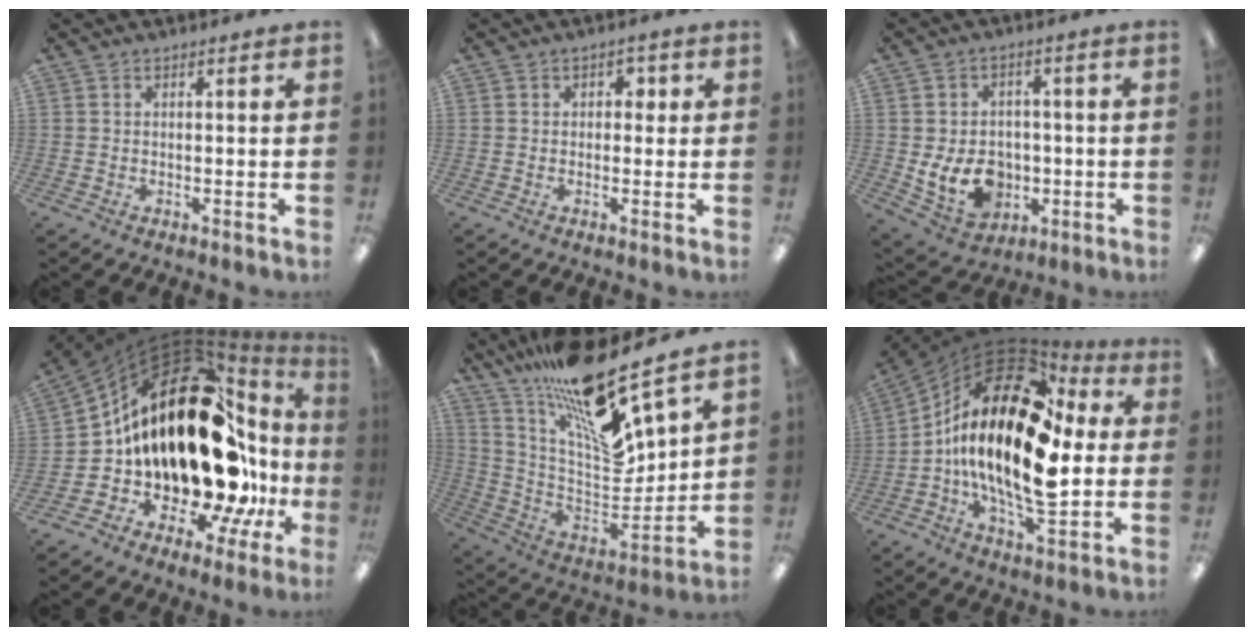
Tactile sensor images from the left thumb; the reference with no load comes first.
{"total": 2.0, "force": [0.4, 1.7, 1.1], "torque": [-0.015, 0.006, 0.001]}
{"total": 10.8, "force": [-2.3, 8.6, 6.1], "torque": [-0.128, 0.013, -0.037]}
{"total": 28.6, "force": [6.1, 14.0, 24.1], "torque": [-0.417, -0.074, 0.118]}
{"total": 22.3, "force": [17.5, 3.9, 13.3], "torque": [-0.239, -0.136, 0.289]}
{"total": 26.0, "force": [2.0, 12.0, 23.0], "torque": [-0.482, -0.016, 0.025]}